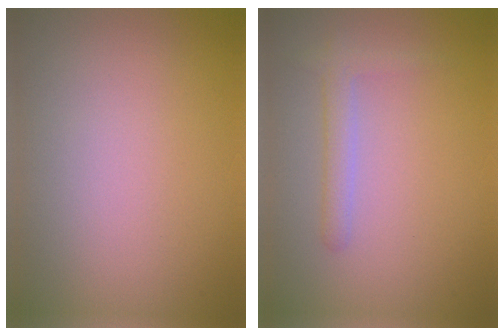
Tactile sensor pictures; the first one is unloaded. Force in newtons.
{"total": 1.8, "press": 1.8, "slide": 0.1}